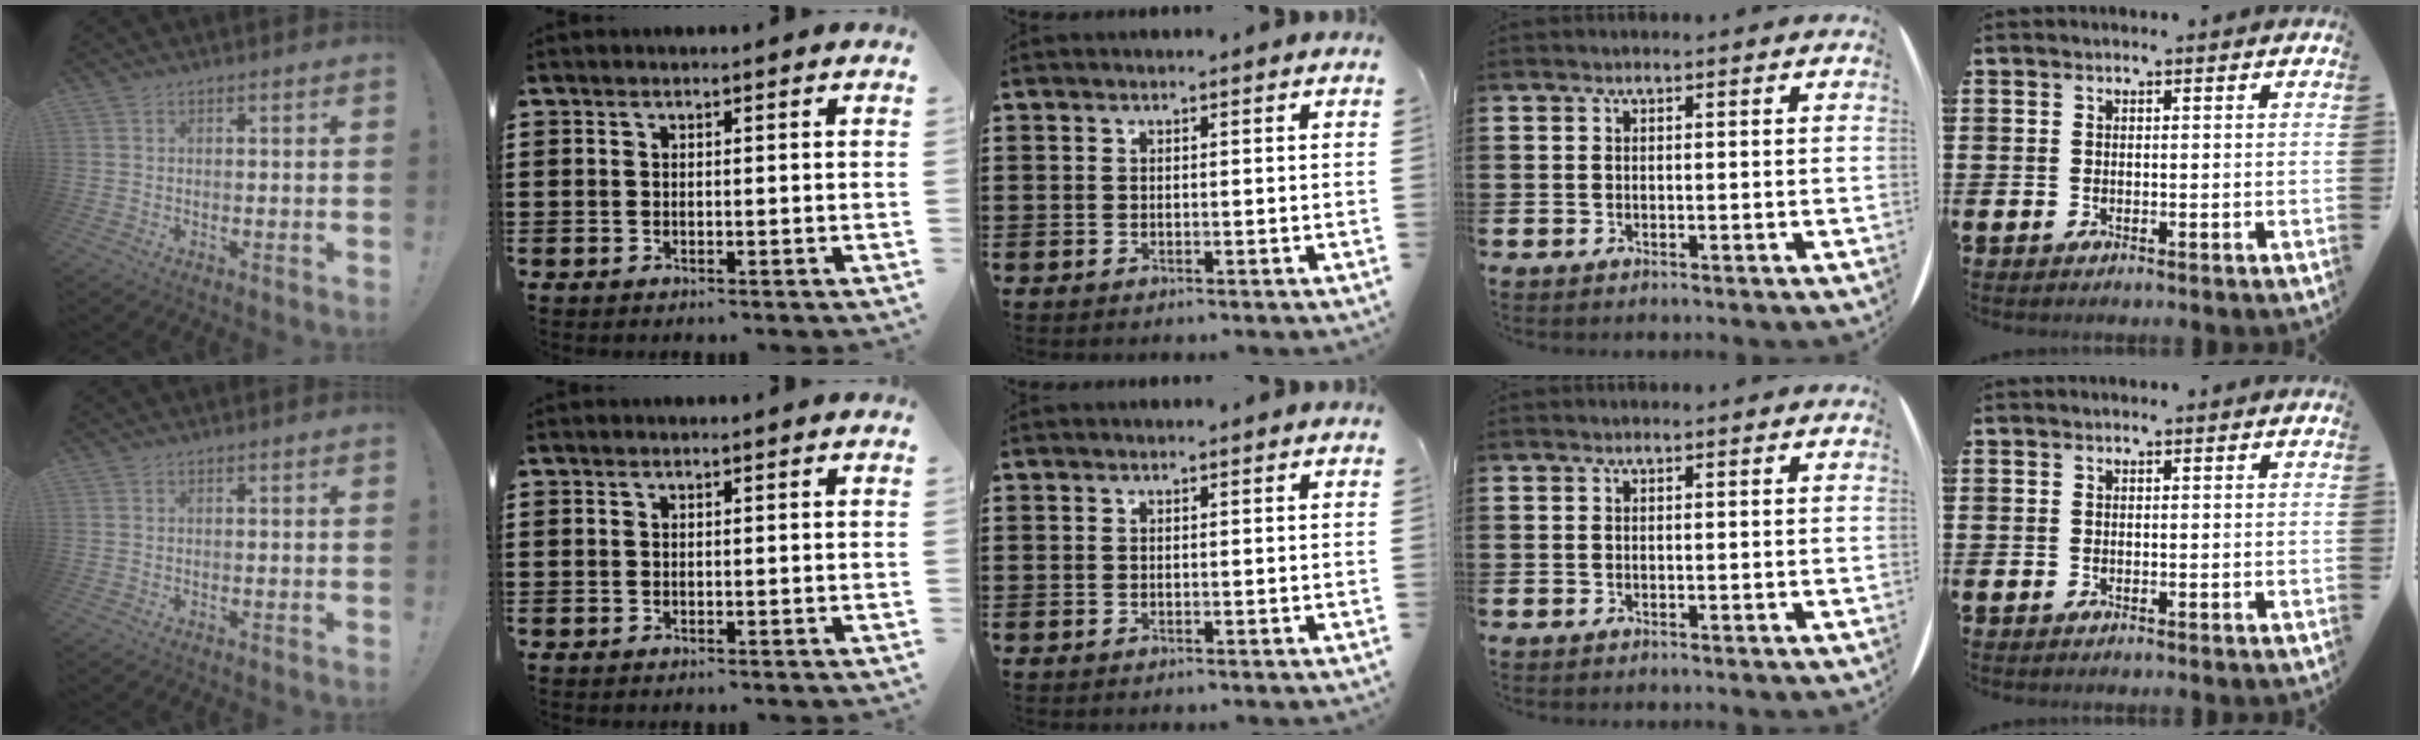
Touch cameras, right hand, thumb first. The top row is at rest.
{}